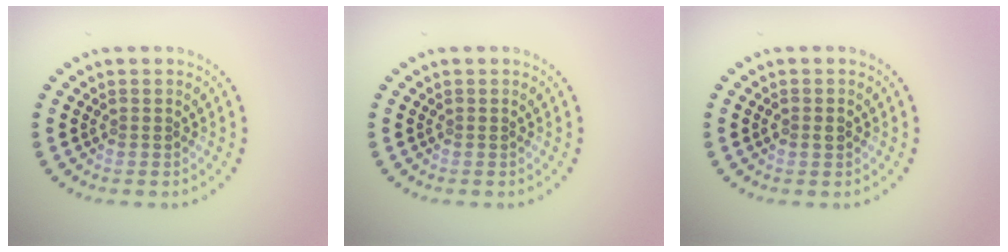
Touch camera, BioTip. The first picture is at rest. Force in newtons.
{"total": 0.0}
{"total": 1.2, "press": 1.2, "slide": 0.1}